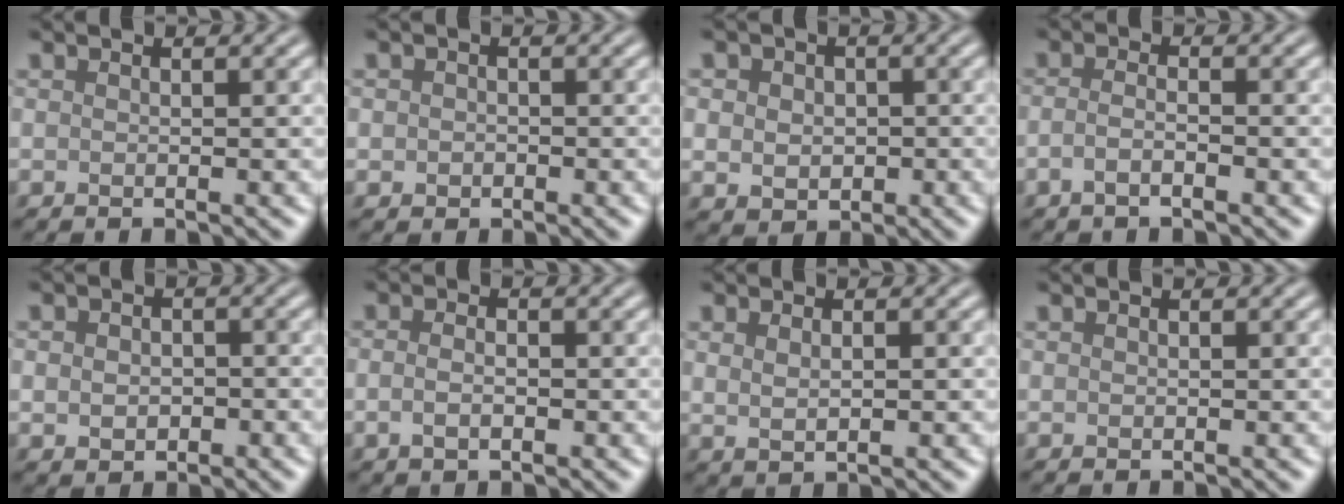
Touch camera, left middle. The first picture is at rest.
{"total": 1.1, "force": [-0.1, 1.0, 0.3], "torque": [0.001, -0.004, -0.007]}
{"total": 3.7, "force": [0.2, 3.2, 1.8], "torque": [-0.027, 0.006, -0.012]}
{"total": 1.7, "force": [-0.9, 0.5, 1.4], "torque": [-0.026, 0.000, -0.023]}
{"total": 2.5, "force": [-0.3, 1.9, 1.5], "torque": [-0.017, -0.006, -0.006]}
{"total": 2.0, "force": [-0.5, 1.1, 1.6], "torque": [-0.028, -0.003, -0.012]}
{"total": 1.5, "force": [0.3, 0.7, 1.3], "torque": [-0.028, -0.004, 0.013]}
{"total": 0.0}